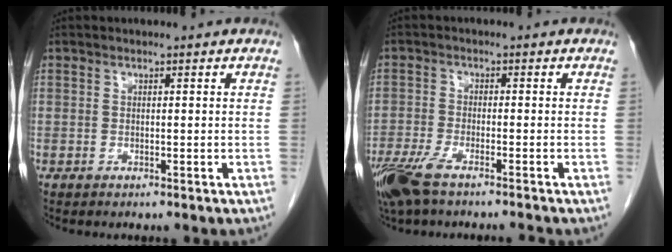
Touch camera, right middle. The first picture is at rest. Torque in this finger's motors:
{"motor_torque": [0.14, -0.11, 0.07, 0.06]}